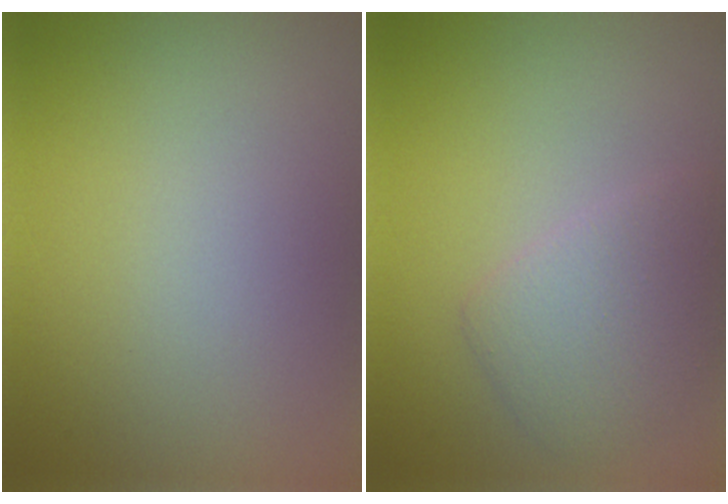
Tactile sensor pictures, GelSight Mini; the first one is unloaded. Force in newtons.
{"total": 2.9, "press": 2.9, "slide": 0.2}